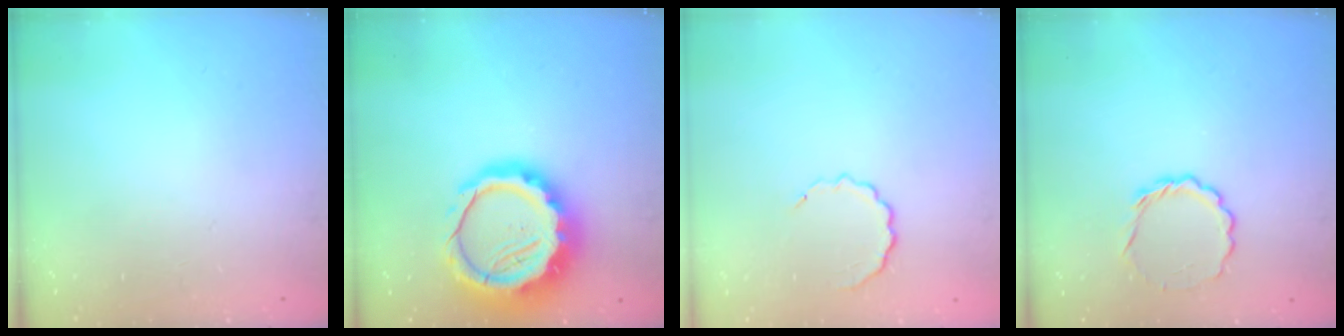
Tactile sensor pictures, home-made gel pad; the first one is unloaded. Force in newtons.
{"total": 16.1, "press": 15.6, "slide": 3.7}
{"total": 5.9, "press": 5.7, "slide": 1.3}
{"total": 4.5, "press": 4.2, "slide": 1.4}